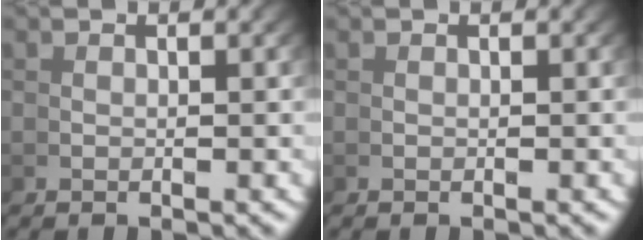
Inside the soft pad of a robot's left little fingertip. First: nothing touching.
{"total": 0.0}